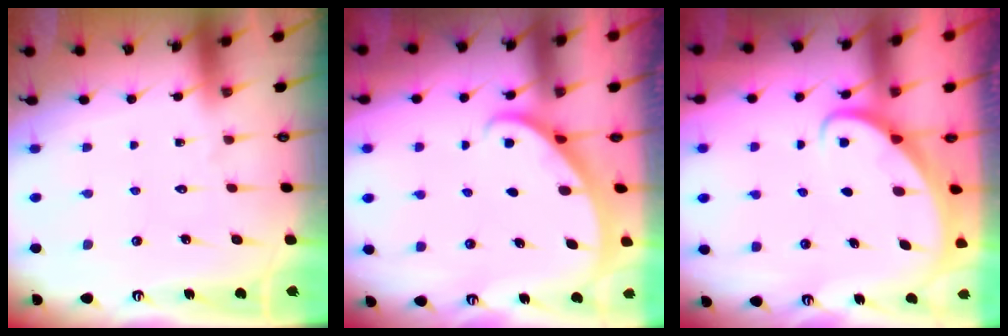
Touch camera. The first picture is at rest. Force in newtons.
{"total": 2.1, "press": 2.1, "slide": 0.2}
{"total": 2.4, "press": 2.4, "slide": 0.2}